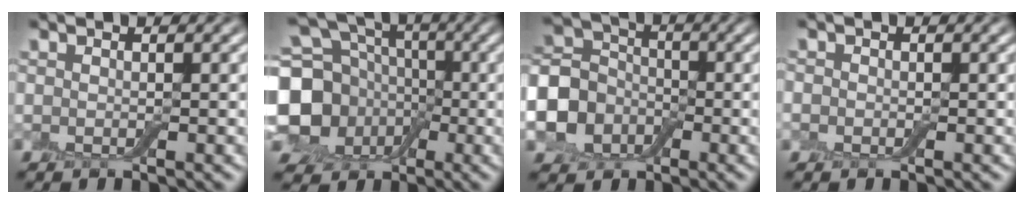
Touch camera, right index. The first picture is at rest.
{"total": 13.7, "force": [-0.2, 12.0, 6.4], "torque": [-0.172, -0.006, -0.026]}
{"total": 7.3, "force": [-2.0, 6.1, 3.4], "torque": [-0.077, -0.004, -0.059]}
{"total": 0.8, "force": [-0.3, 0.8, 0.1], "torque": [0.002, -0.004, -0.007]}